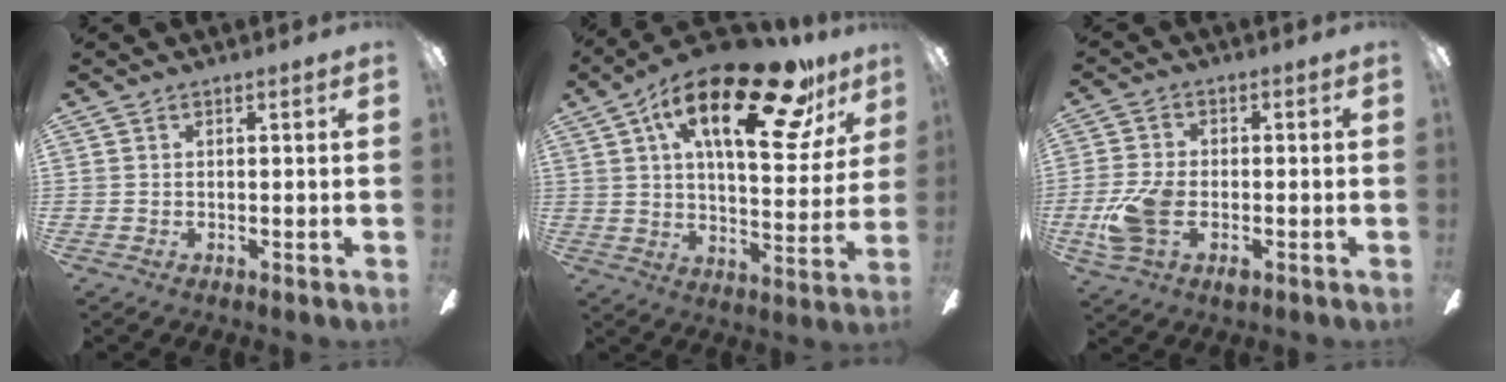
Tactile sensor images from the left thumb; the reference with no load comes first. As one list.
[{"total": 24.9, "force": [13.9, 9.1, 18.6], "torque": [-0.286, -0.065, 0.220]}, {"total": 8.5, "force": [-2.5, 5.1, 6.3], "torque": [-0.139, 0.008, -0.045]}]